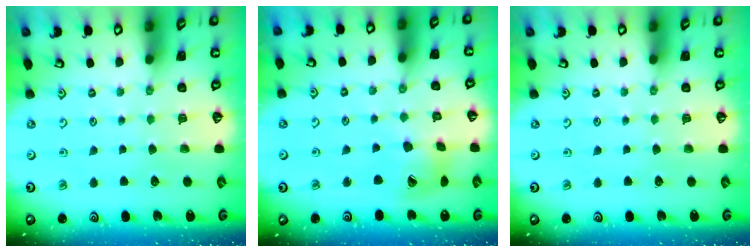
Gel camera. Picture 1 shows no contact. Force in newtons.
{"total": 13.2, "press": 13.2, "slide": 1.5}
{"total": 0.0}